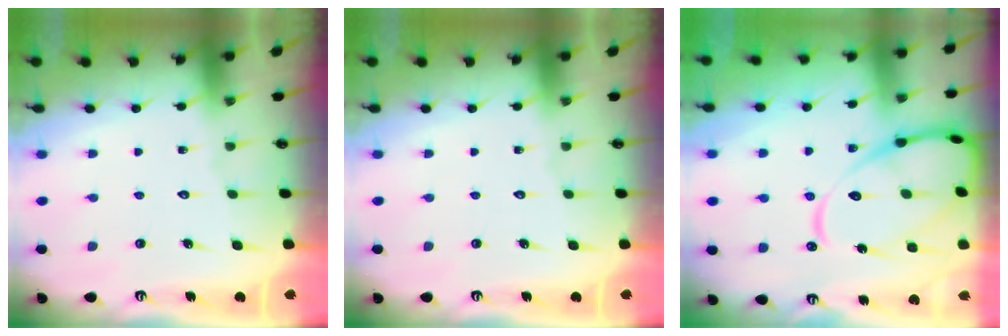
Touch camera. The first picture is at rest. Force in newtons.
{"total": 0.0}
{"total": 16.0, "press": 16.0, "slide": 1.7}